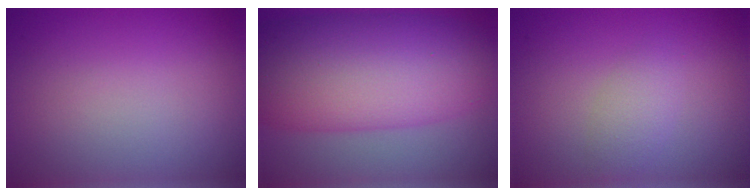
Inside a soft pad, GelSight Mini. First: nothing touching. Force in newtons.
{"total": 12.5, "press": 12.5, "slide": 0.2}
{"total": 1.9, "press": 1.9, "slide": 0.1}